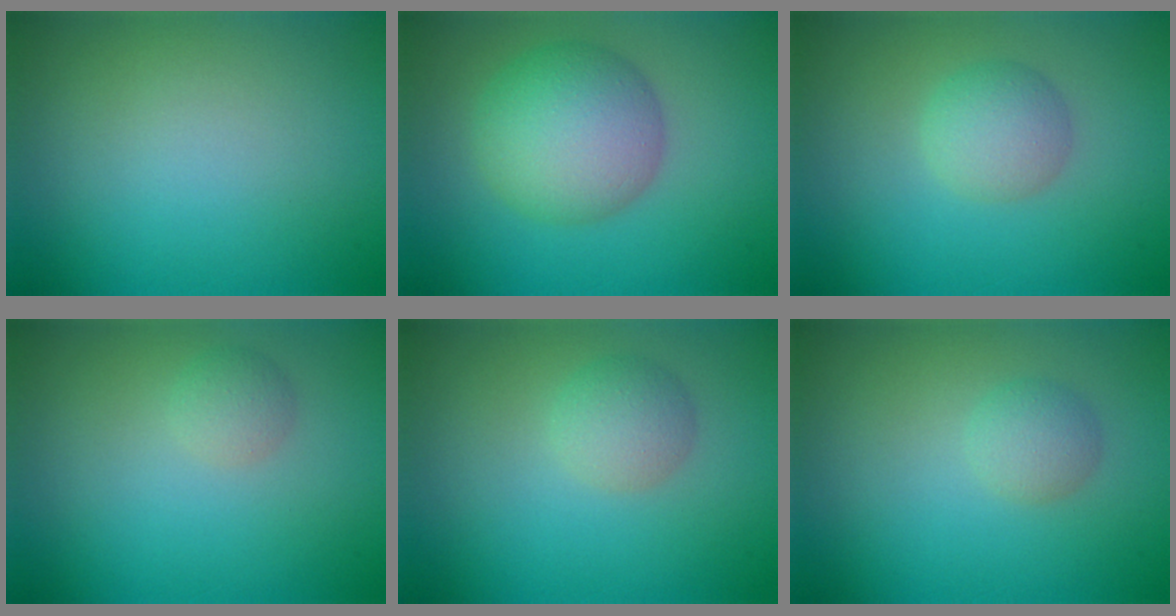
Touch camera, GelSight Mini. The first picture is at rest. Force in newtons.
{"total": 7.0, "press": 7.0, "slide": 0.2}
{"total": 2.7, "press": 2.7, "slide": 0.1}
{"total": 1.4, "press": 1.4, "slide": 0.0}
{"total": 2.3, "press": 2.3, "slide": 0.1}
{"total": 1.8, "press": 1.8, "slide": 0.0}